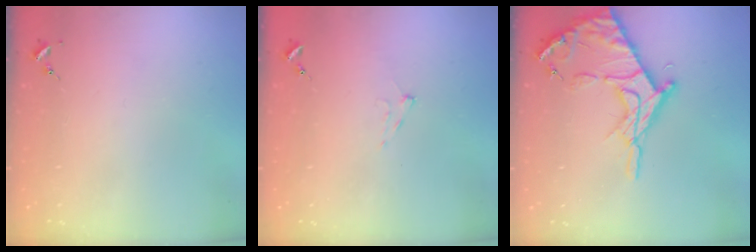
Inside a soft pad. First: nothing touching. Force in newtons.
{"total": 6.0, "press": 6.0, "slide": 0.6}
{"total": 16.8, "press": 16.8, "slide": 1.3}